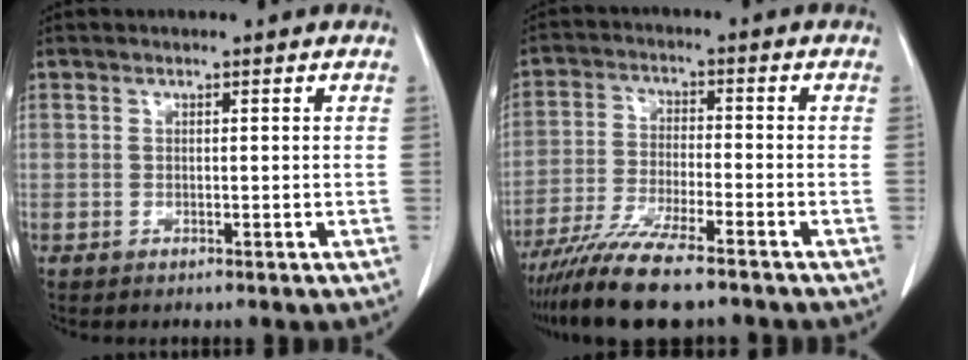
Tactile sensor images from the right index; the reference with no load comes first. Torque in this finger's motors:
{"motor_torque": [0.70, -0.72, 0.42, 0.21]}